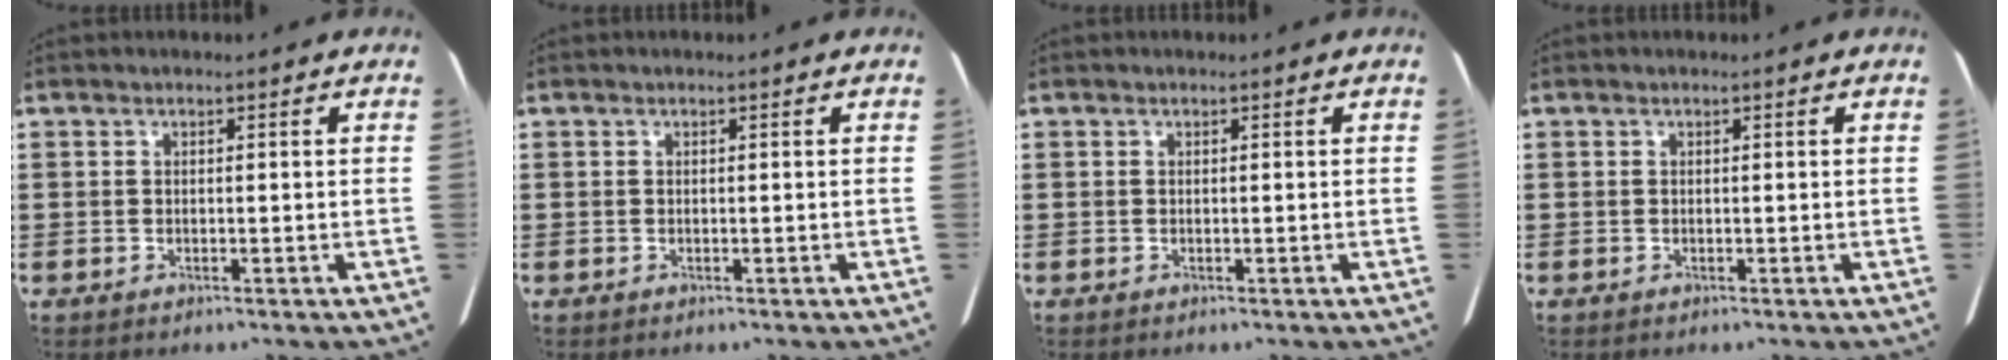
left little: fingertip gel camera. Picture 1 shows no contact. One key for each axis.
{"total": 0.0}
{"total": 0.0}
{"total": 0.0}